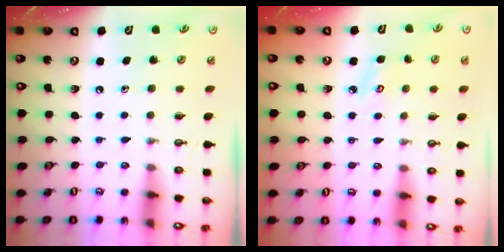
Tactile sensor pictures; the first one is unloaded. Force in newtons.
{"total": 3.9, "press": 3.9, "slide": 0.4}